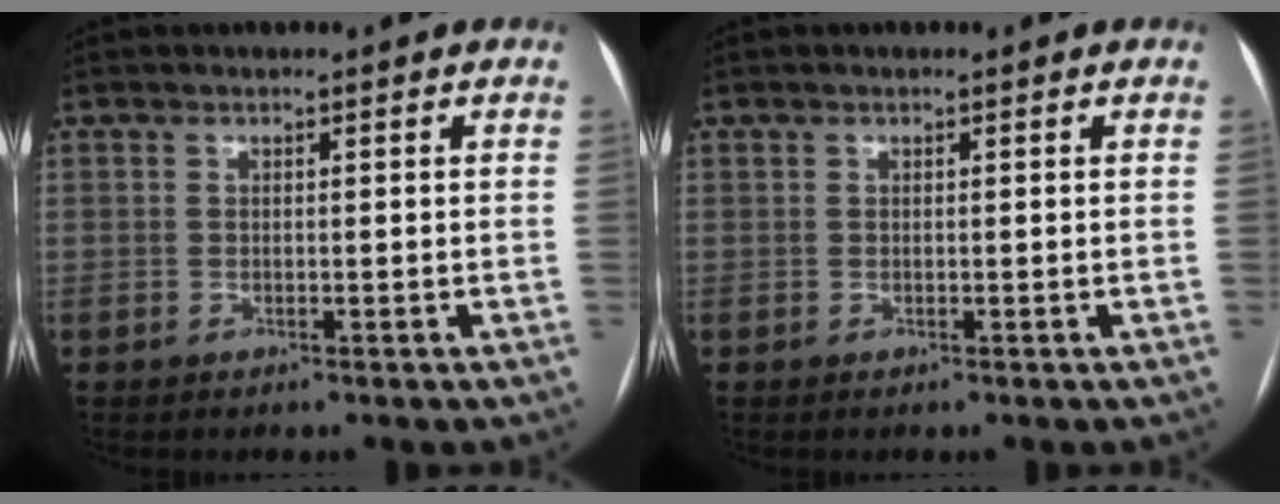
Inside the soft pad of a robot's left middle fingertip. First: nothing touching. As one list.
[{"total": 0.0}]